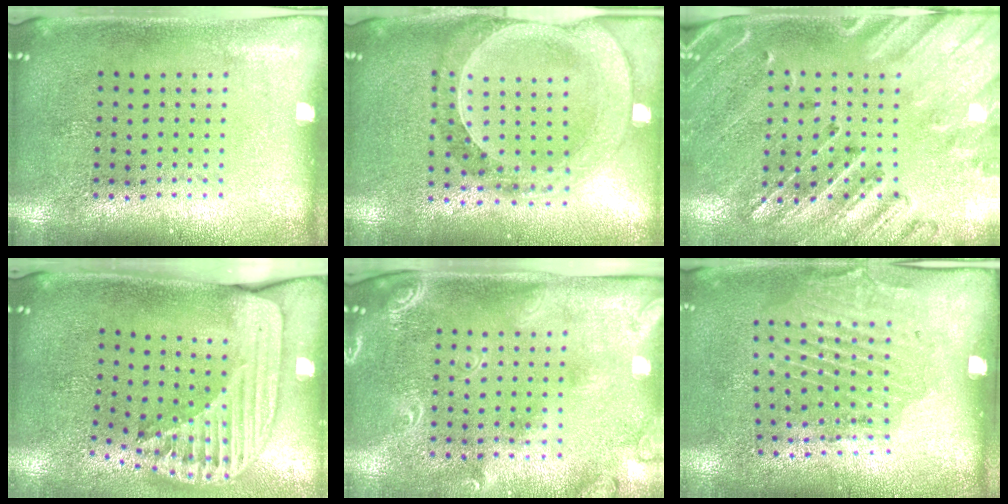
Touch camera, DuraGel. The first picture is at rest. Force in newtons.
{"total": 1.5, "press": 1.5, "slide": 0.3}
{"total": 2.6, "press": 2.4, "slide": 0.9}
{"total": 2.6, "press": 1.8, "slide": 1.9}
{"total": 2.4, "press": 1.8, "slide": 1.6}
{"total": 1.9, "press": 1.2, "slide": 1.5}